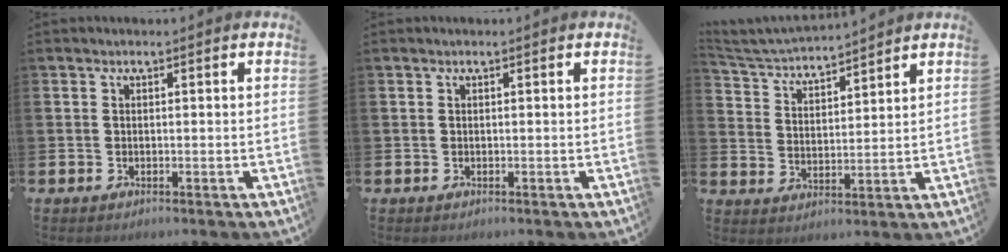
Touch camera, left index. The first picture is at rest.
{"total": 0.0}
{"total": 4.2, "force": [4.2, 0.5, 0.4], "torque": [-0.031, -0.034, 0.070]}